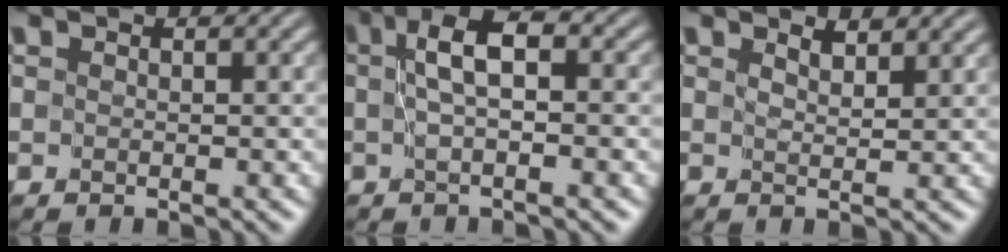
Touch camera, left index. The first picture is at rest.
{"total": 3.4, "force": [0.3, 0.4, 3.3], "torque": [-0.057, 0.011, 0.004]}
{"total": 1.6, "force": [1.5, -0.1, 0.5], "torque": [-0.012, -0.006, 0.029]}